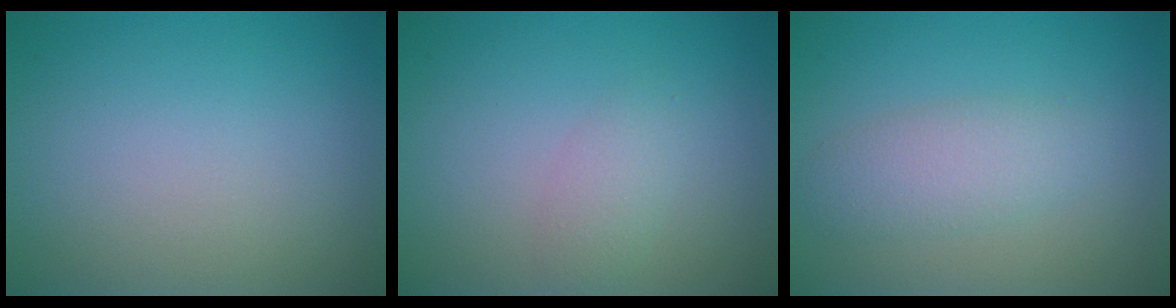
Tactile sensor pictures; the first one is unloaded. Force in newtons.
{"total": 1.6, "press": 1.6, "slide": 0.0}
{"total": 2.9, "press": 2.9, "slide": 0.1}